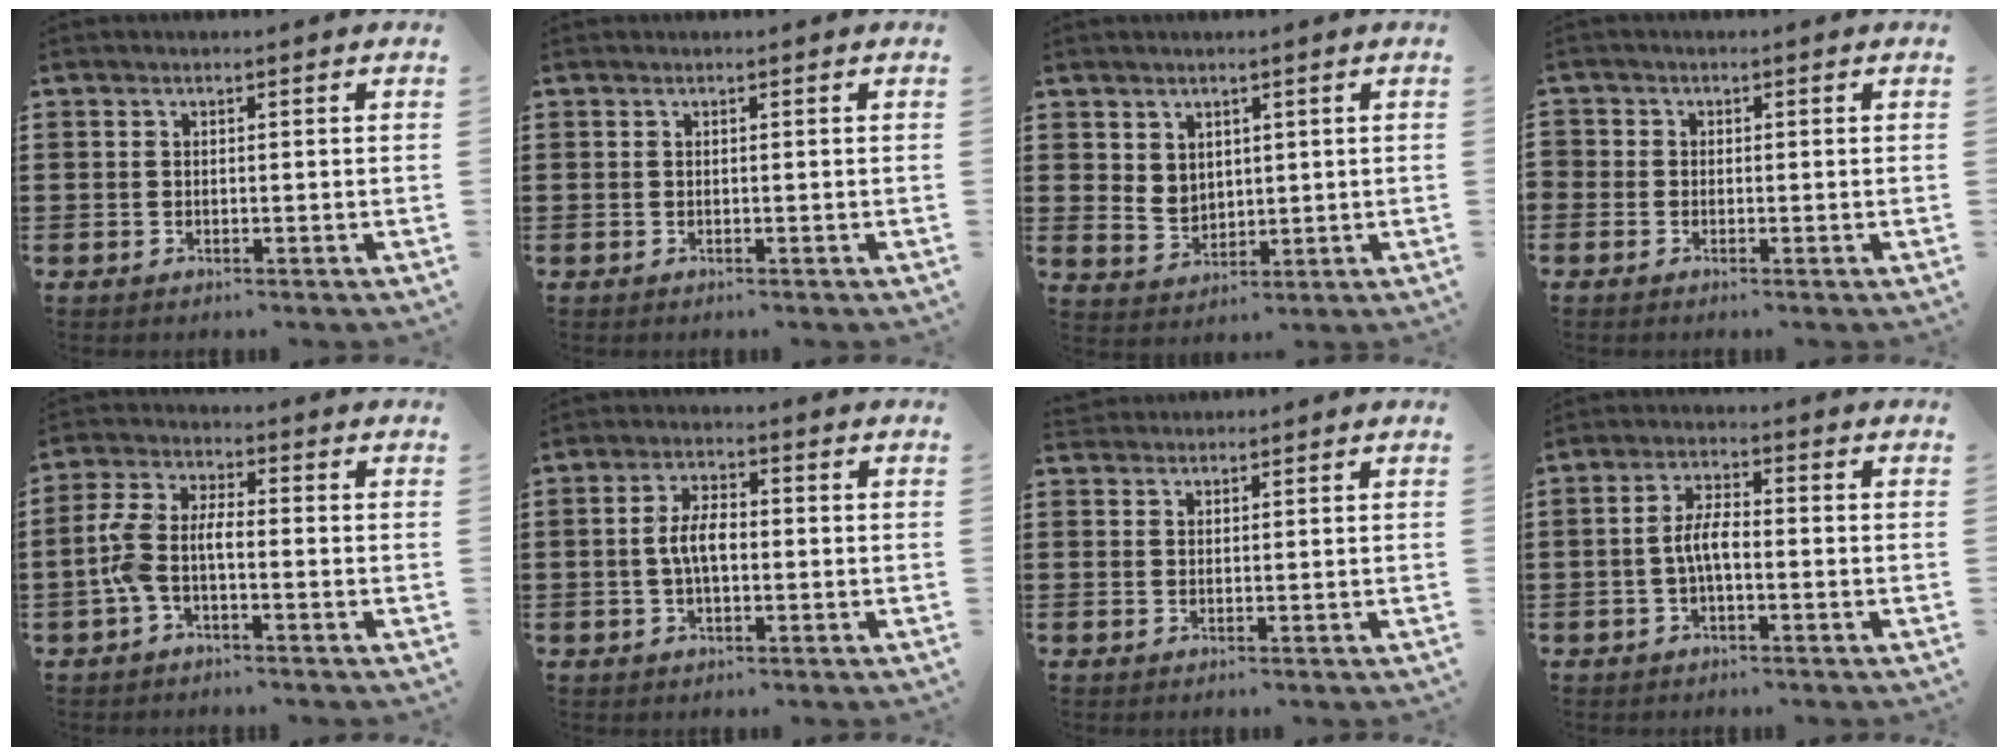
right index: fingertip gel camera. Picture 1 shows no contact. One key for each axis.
{"total": 0.0}
{"total": 3.4, "fx": 2.3, "fy": 2.4, "fz": 0.7, "tx": -0.024, "ty": 0.005, "tz": 0.044}
{"total": 0.9, "fx": -0.5, "fy": 0.7, "fz": 0.1, "tx": -0.004, "ty": 0.001, "tz": -0.010}
{"total": 4.9, "fx": -1.6, "fy": 2.1, "fz": 4.1, "tx": -0.111, "ty": -0.003, "tz": -0.041}
{"total": 4.8, "fx": -0.3, "fy": 2.2, "fz": 4.3, "tx": -0.094, "ty": 0.000, "tz": -0.012}
{"total": 1.4, "fx": 1.3, "fy": 0.5, "fz": -0.3, "tx": 0.002, "ty": 0.004, "tz": 0.027}
{"total": 4.5, "fx": -0.9, "fy": 1.5, "fz": 4.2, "tx": -0.089, "ty": 0.004, "tz": -0.021}